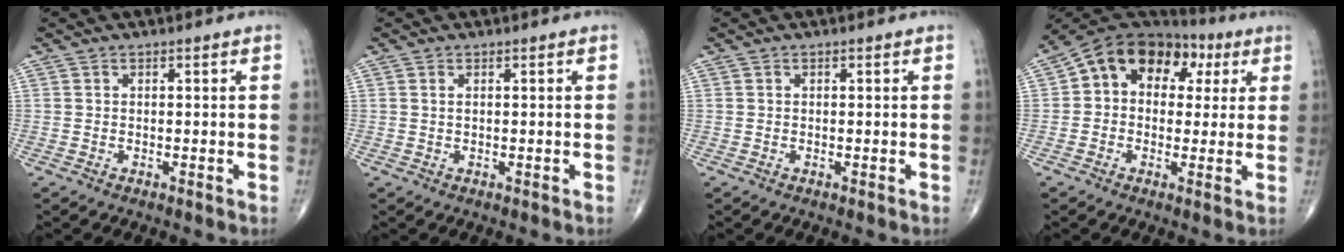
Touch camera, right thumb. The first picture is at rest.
{"total": 0.6, "force": [0.3, 0.2, 0.5], "torque": [-0.013, 0.004, 0.006]}
{"total": 0.0}
{"total": 14.5, "force": [3.8, 10.4, 9.4], "torque": [-0.113, 0.037, 0.051]}